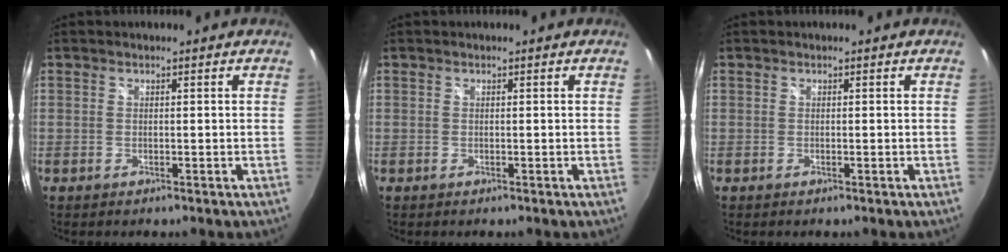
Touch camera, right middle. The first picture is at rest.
{"total": 0.0}
{"total": 0.0}